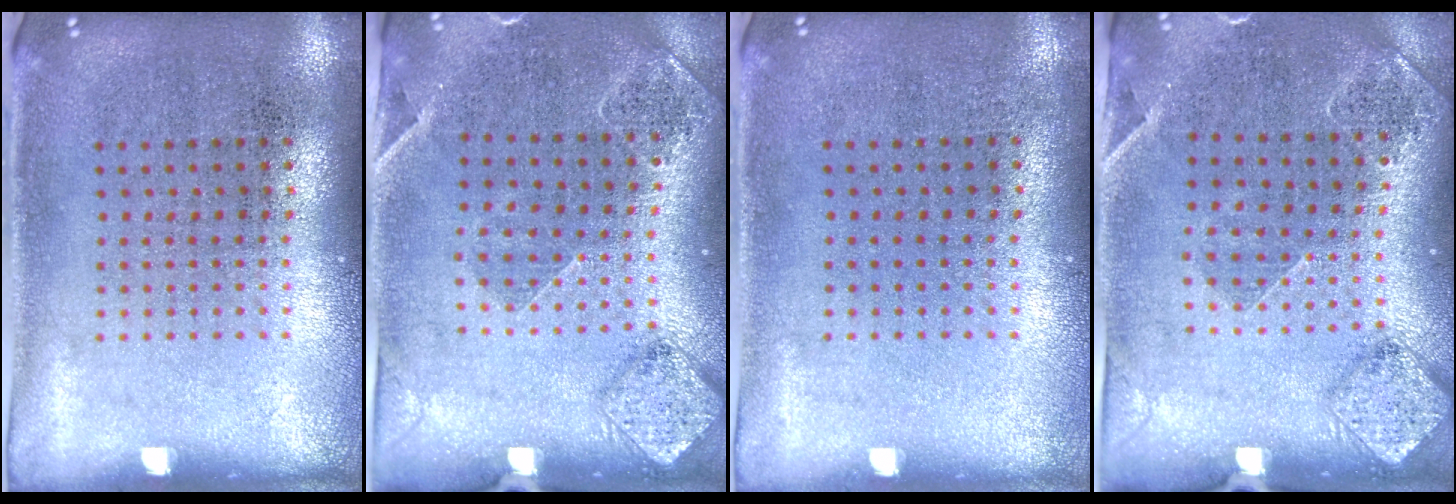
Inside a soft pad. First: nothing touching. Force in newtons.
{"total": 1.5, "press": 1.5, "slide": 0.4}
{"total": 0.0}
{"total": 1.6, "press": 1.5, "slide": 0.3}